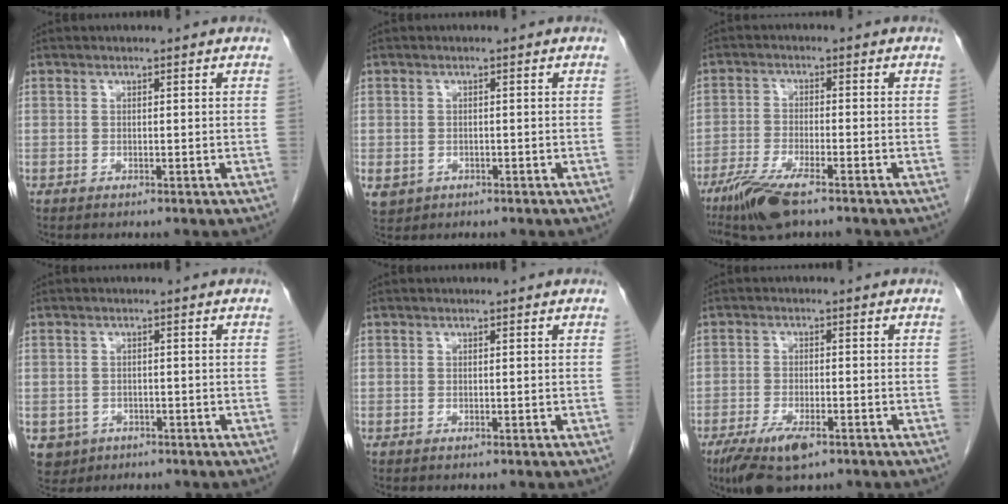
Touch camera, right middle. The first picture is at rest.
{"total": 4.1, "force": [-1.7, 3.5, 1.3], "torque": [-0.029, -0.004, -0.020]}
{"total": 8.2, "force": [-5.7, 1.4, 5.8], "torque": [-0.113, -0.019, -0.102]}
{"total": 3.7, "force": [-1.7, 3.2, 0.6], "torque": [-0.011, 0.002, -0.023]}
{"total": 0.0}
{"total": 7.3, "force": [-4.5, 2.3, 5.2], "torque": [-0.096, -0.013, -0.074]}